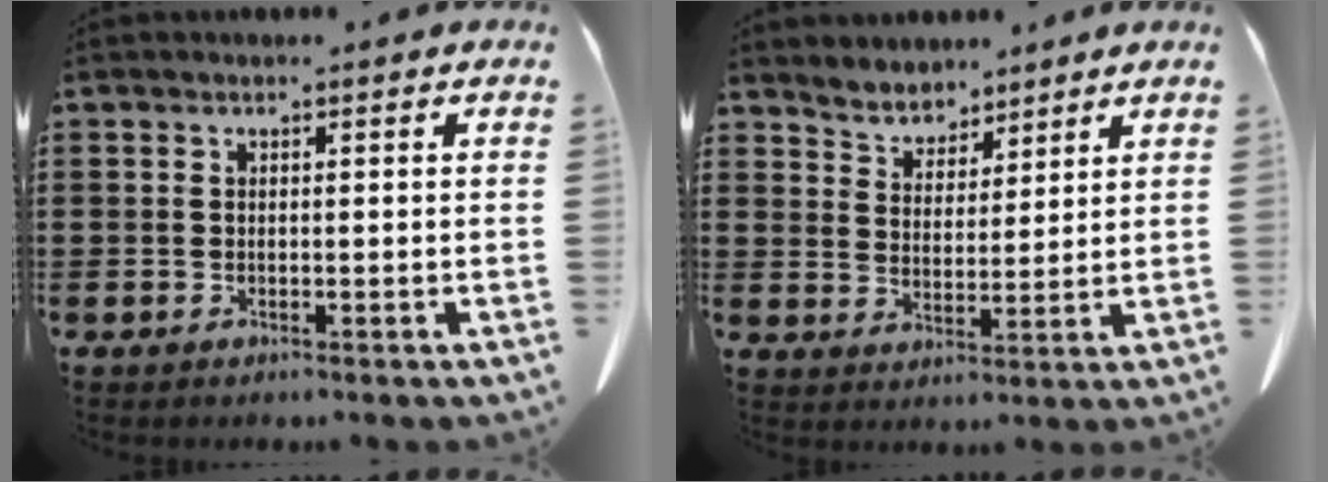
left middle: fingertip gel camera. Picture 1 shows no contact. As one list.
[{"total": 4.1, "force": [3.9, 1.2, -0.4], "torque": [-0.012, -0.017, 0.072]}]